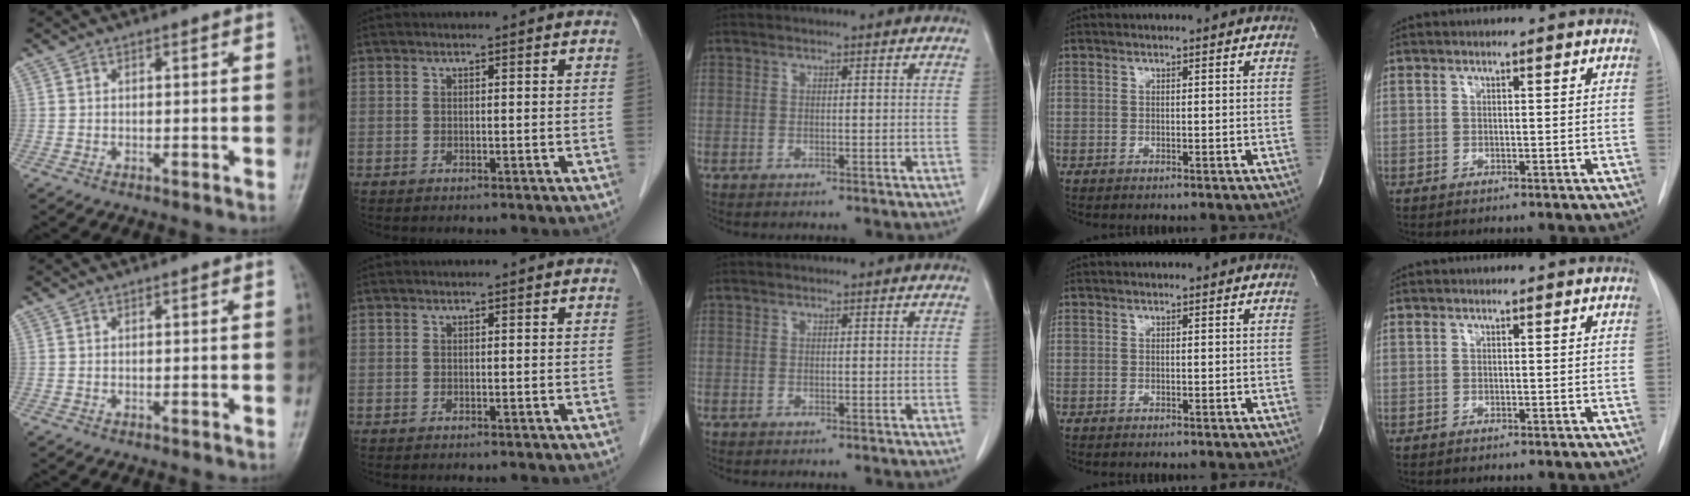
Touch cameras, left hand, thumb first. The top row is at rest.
{}